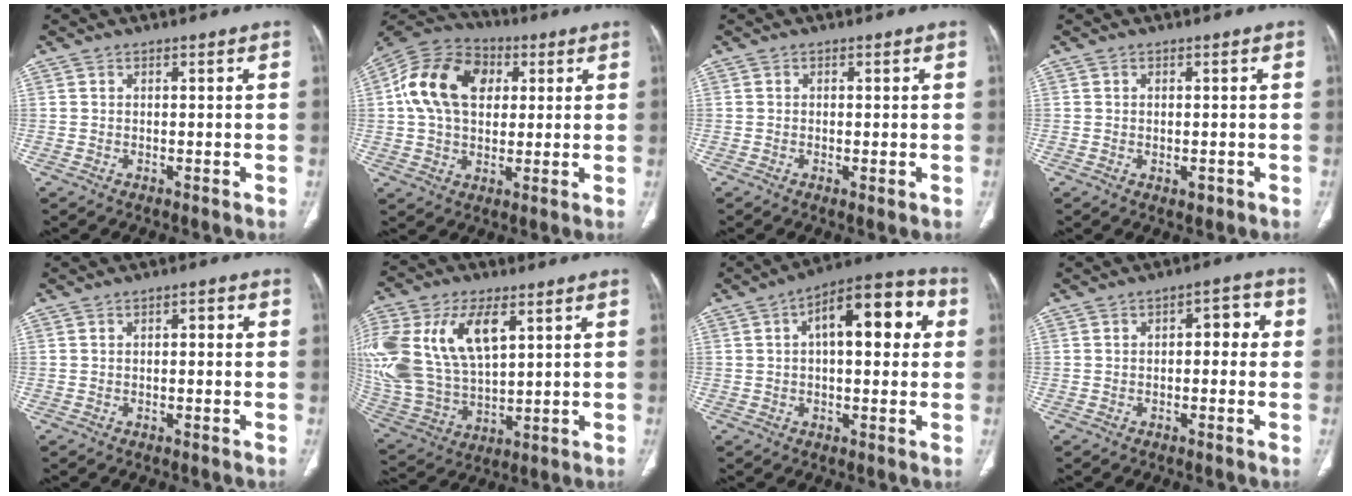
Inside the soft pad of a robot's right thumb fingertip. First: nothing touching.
{"total": 17.0, "force": [3.5, 12.1, 11.4], "torque": [-0.195, 0.015, 0.054]}
{"total": 1.3, "force": [-0.3, 0.4, 1.2], "torque": [-0.024, -0.005, -0.006]}
{"total": 1.7, "force": [-0.5, 1.1, 1.2], "torque": [-0.013, -0.002, -0.002]}
{"total": 1.9, "force": [0.3, 1.0, 1.7], "torque": [-0.022, 0.007, 0.003]}
{"total": 25.8, "force": [8.6, 15.1, 19.1], "torque": [-0.441, 0.007, 0.175]}
{"total": 15.4, "force": [3.6, 7.0, 13.3], "torque": [-0.159, 0.032, 0.046]}
{"total": 4.4, "force": [0.2, 2.4, 3.7], "torque": [-0.034, 0.019, -0.005]}